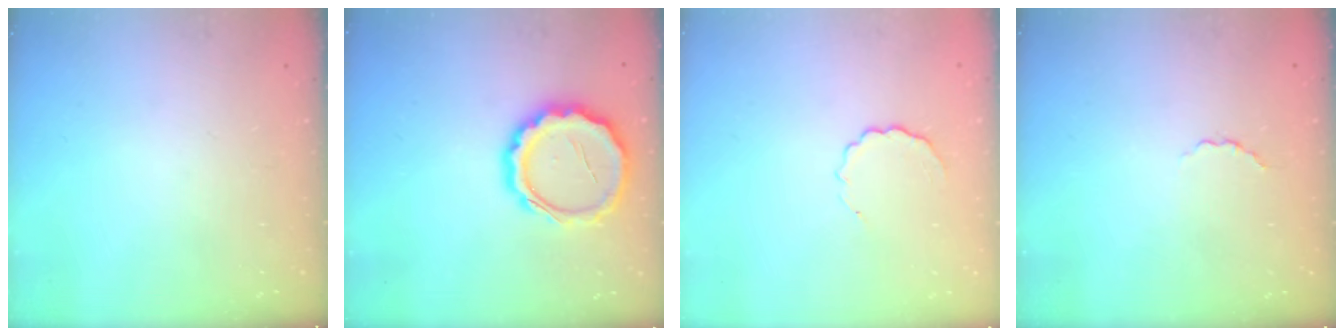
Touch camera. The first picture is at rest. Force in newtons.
{"total": 13.5, "press": 13.4, "slide": 1.8}
{"total": 3.5, "press": 3.4, "slide": 0.9}
{"total": 1.8, "press": 1.6, "slide": 0.8}